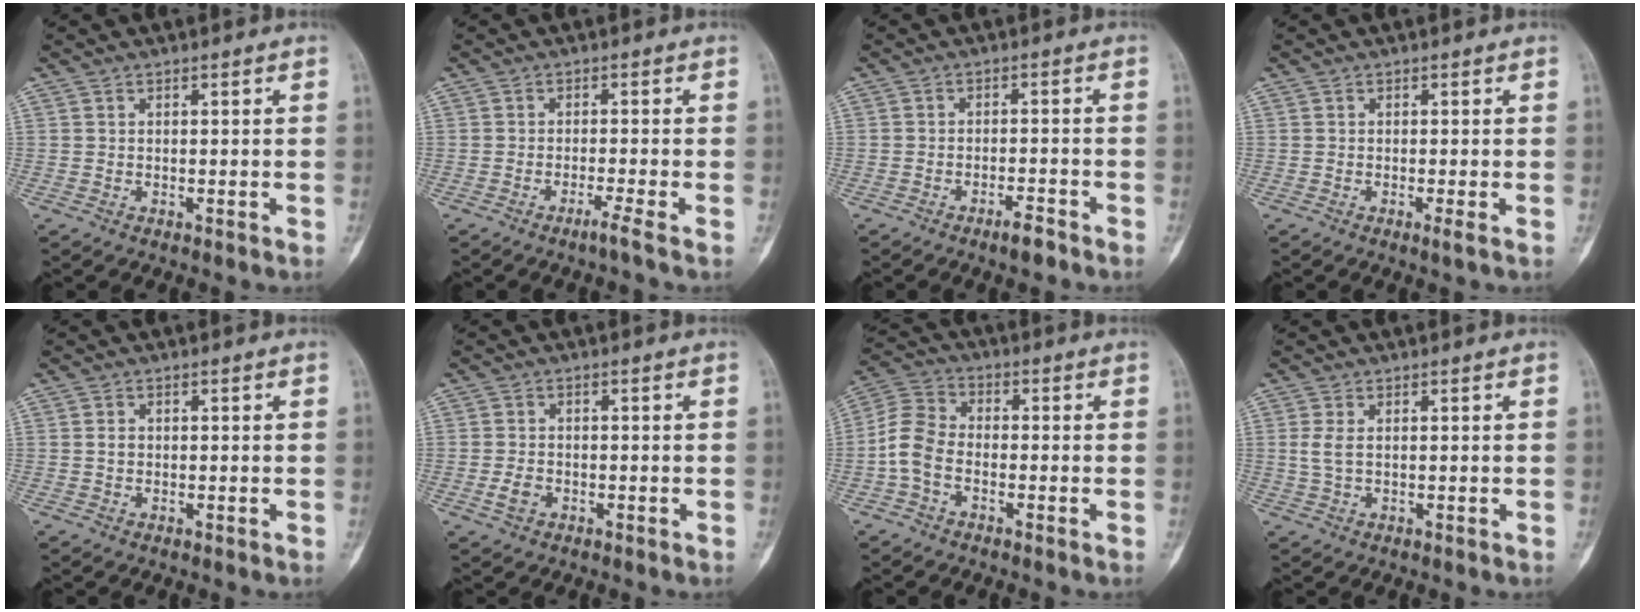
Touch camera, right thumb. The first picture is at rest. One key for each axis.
{"total": 2.0, "fx": -1.4, "fy": -0.8, "fz": 1.2, "tx": -0.031, "ty": 0.003, "tz": -0.030}
{"total": 3.2, "fx": -2.4, "fy": 0.7, "fz": 2.0, "tx": -0.034, "ty": 0.014, "tz": -0.041}
{"total": 0.8, "fx": -0.2, "fy": -0.1, "fz": 0.7, "tx": -0.018, "ty": -0.004, "tz": -0.005}
{"total": 1.0, "fx": 0.0, "fy": 0.8, "fz": 0.6, "tx": -0.010, "ty": 0.003, "tz": 0.000}
{"total": 2.6, "fx": -1.0, "fy": 1.8, "fz": 1.6, "tx": -0.030, "ty": 0.007, "tz": -0.016}
{"total": 7.3, "fx": -2.2, "fy": 4.9, "fz": 4.9, "tx": -0.098, "ty": 0.026, "tz": -0.056}
{"total": 2.3, "fx": 0.4, "fy": 1.1, "fz": 2.0, "tx": -0.055, "ty": 0.003, "tz": 0.014}